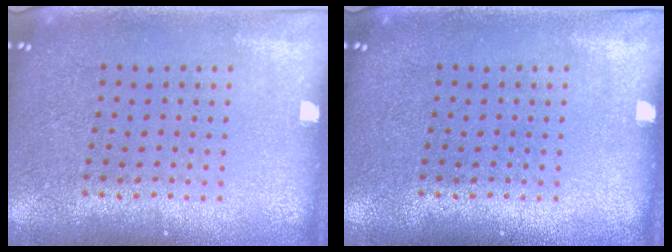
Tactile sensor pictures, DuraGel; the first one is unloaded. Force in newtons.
{"total": 0.0}